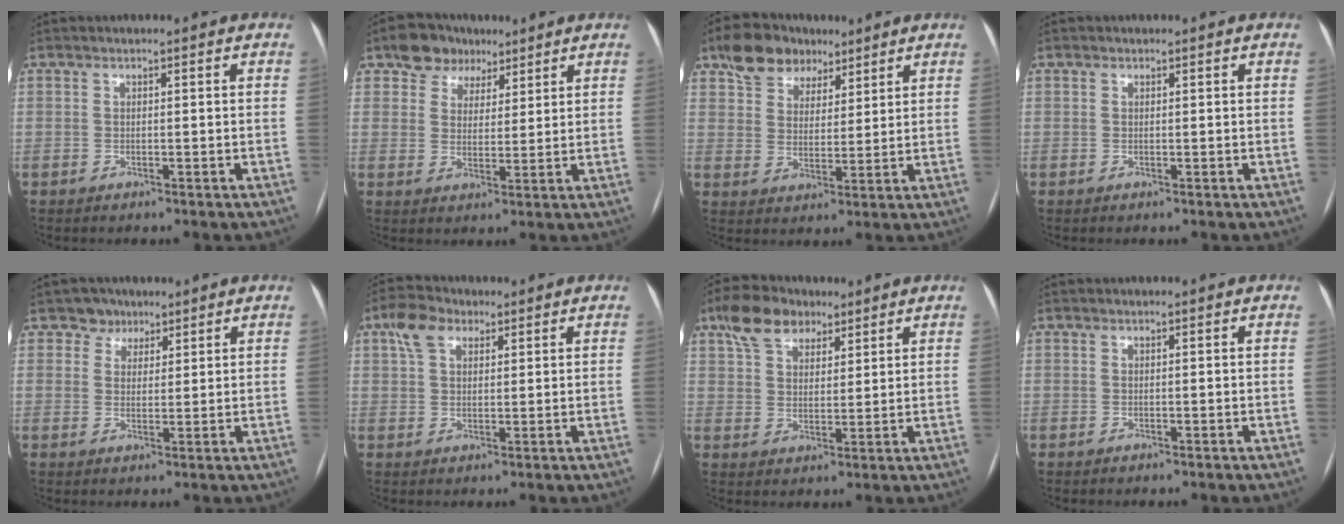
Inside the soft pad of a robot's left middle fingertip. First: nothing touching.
{"total": 6.6, "force": [4.4, 4.7, 1.3], "torque": [-0.023, 0.021, 0.074]}
{"total": 8.7, "force": [6.1, 5.6, 2.8], "torque": [-0.051, 0.027, 0.108]}
{"total": 0.0}
{"total": 3.5, "force": [2.4, 2.5, -0.1], "torque": [0.008, 0.004, 0.033]}
{"total": 5.3, "force": [2.9, 3.3, 3.1], "torque": [-0.069, 0.025, 0.055]}
{"total": 8.5, "force": [5.7, 4.9, 4.1], "torque": [-0.079, 0.028, 0.103]}
{"total": 0.0}